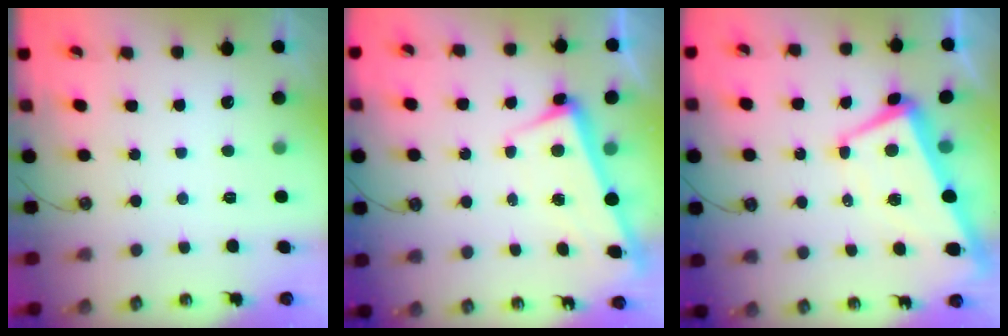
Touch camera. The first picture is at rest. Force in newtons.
{"total": 2.5, "press": 2.4, "slide": 0.6}
{"total": 1.9, "press": 1.7, "slide": 1.0}